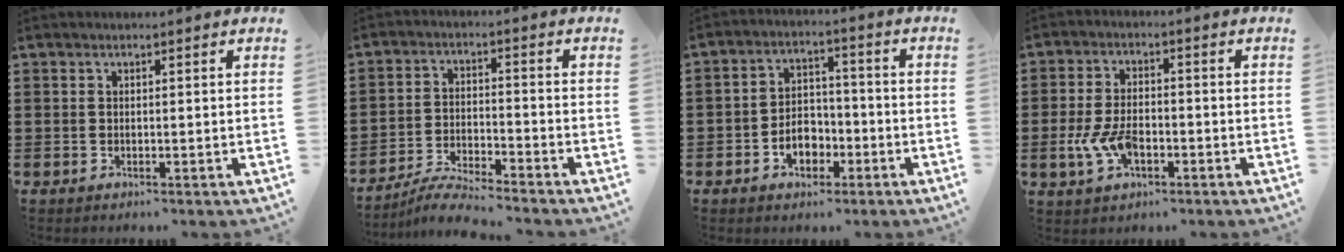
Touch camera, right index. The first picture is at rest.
{"total": 5.0, "force": [-4.8, -0.1, 1.4], "torque": [-0.038, -0.007, -0.096]}
{"total": 5.2, "force": [-2.3, 3.7, 2.9], "torque": [-0.039, 0.001, -0.046]}
{"total": 6.4, "force": [-2.0, 3.4, 5.0], "torque": [-0.120, -0.001, -0.041]}